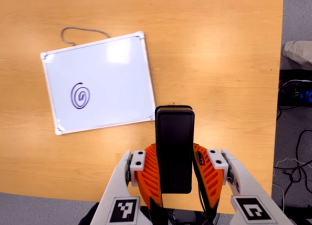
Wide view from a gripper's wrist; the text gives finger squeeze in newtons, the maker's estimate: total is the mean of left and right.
{"total": 4.8, "left": 3.3, "right": 6.4}